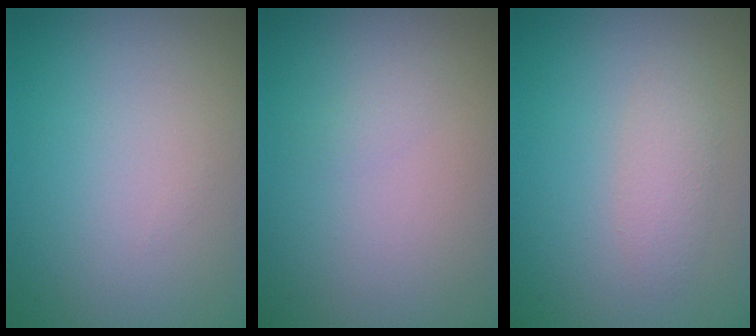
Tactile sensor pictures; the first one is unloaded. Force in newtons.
{"total": 0.6, "press": 0.6, "slide": 0.1}
{"total": 1.7, "press": 1.7, "slide": 0.1}